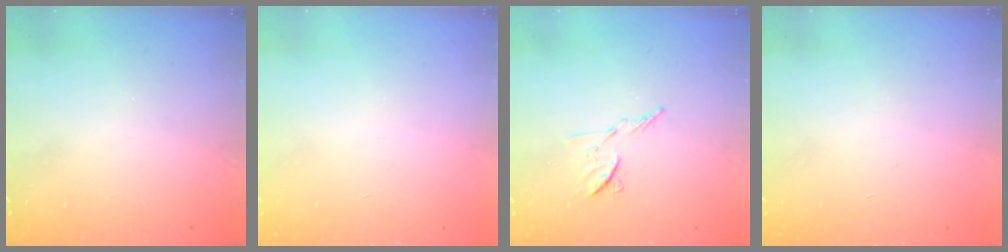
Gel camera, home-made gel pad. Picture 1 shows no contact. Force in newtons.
{"total": 1.7, "press": 1.7, "slide": 0.1}
{"total": 6.8, "press": 6.7, "slide": 0.8}
{"total": 1.7, "press": 1.7, "slide": 0.1}